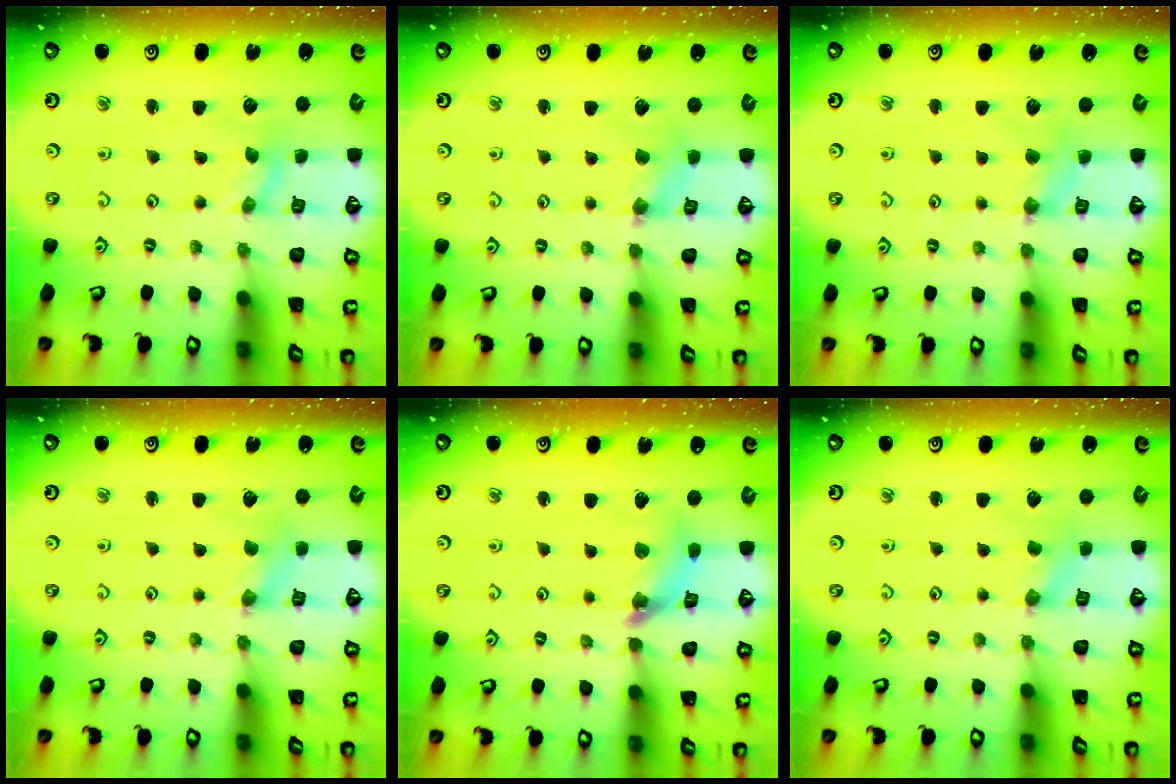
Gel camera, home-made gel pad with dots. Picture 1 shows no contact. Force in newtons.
{"total": 0.8, "press": 0.7, "slide": 0.3}
{"total": 3.9, "press": 3.9, "slide": 0.4}
{"total": 0.0}
{"total": 7.6, "press": 7.6, "slide": 0.8}
{"total": 0.0}